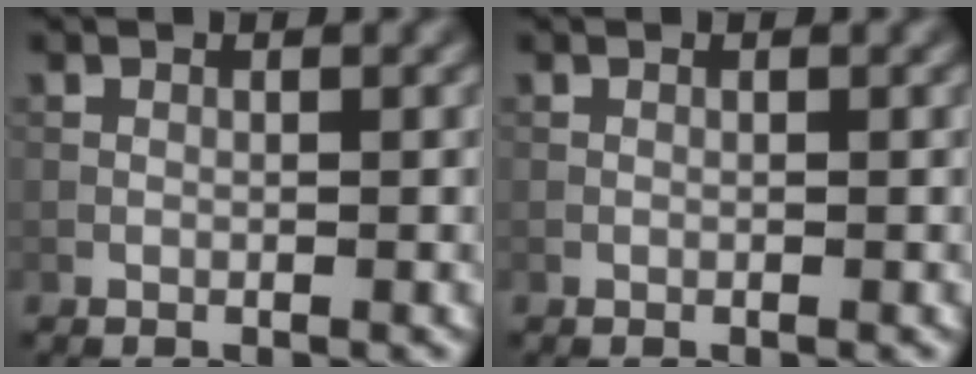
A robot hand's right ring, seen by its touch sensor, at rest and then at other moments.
{"total": 0.0}